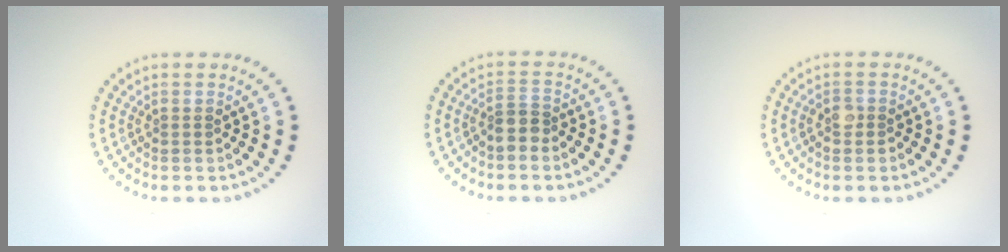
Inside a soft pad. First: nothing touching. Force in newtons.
{"total": 2.1, "press": 1.7, "slide": 1.2}
{"total": 1.5, "press": 1.4, "slide": 0.7}